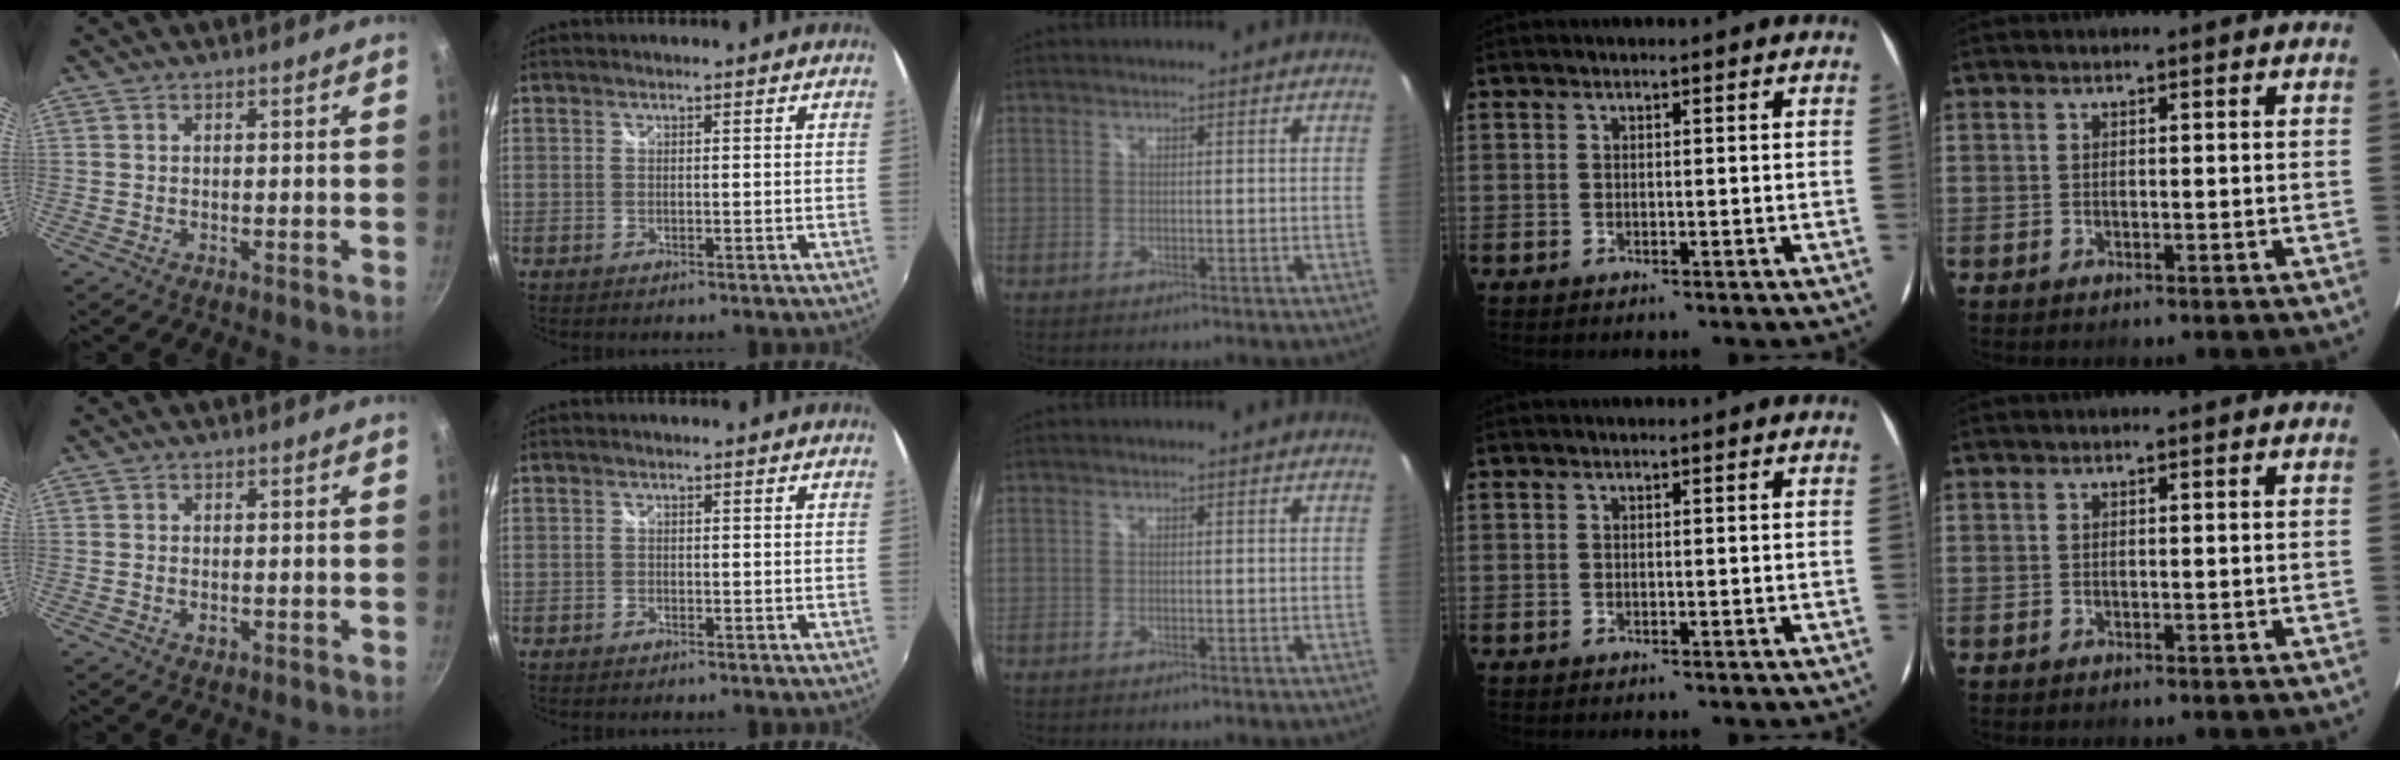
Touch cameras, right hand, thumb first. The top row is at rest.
{"thumb": {"total": 1.4, "force": [-0.4, 0.9, 0.9], "torque": [-0.015, 0.000, -0.006]}, "index": {"total": 0.9, "force": [-0.7, 0.6, 0.1], "torque": [-0.005, -0.002, -0.014]}}